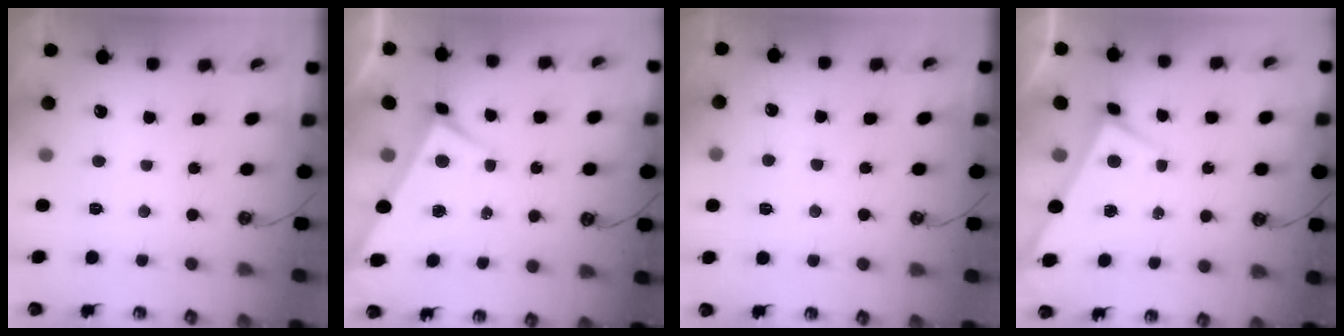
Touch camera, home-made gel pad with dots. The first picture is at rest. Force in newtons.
{"total": 3.4, "press": 3.4, "slide": 0.2}
{"total": 5.5, "press": 5.5, "slide": 0.5}
{"total": 3.1, "press": 3.1, "slide": 0.2}